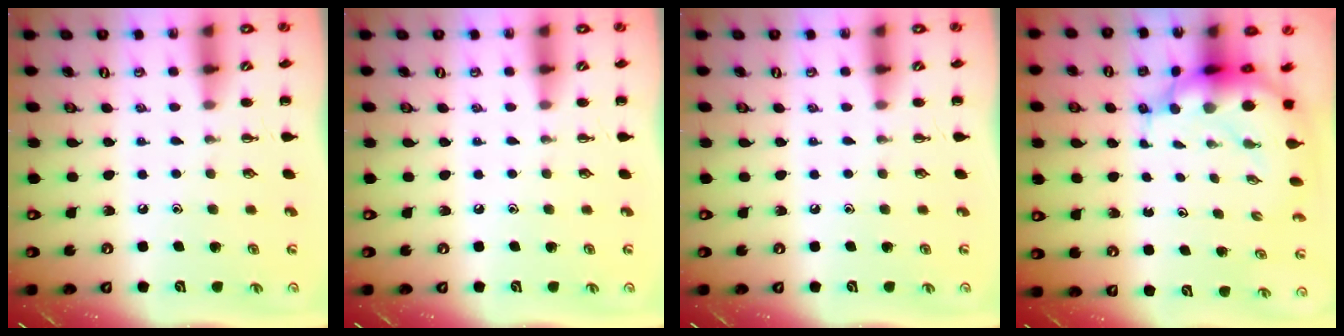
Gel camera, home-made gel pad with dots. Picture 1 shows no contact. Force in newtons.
{"total": 0.0}
{"total": 0.0}
{"total": 8.6, "press": 8.3, "slide": 2.4}